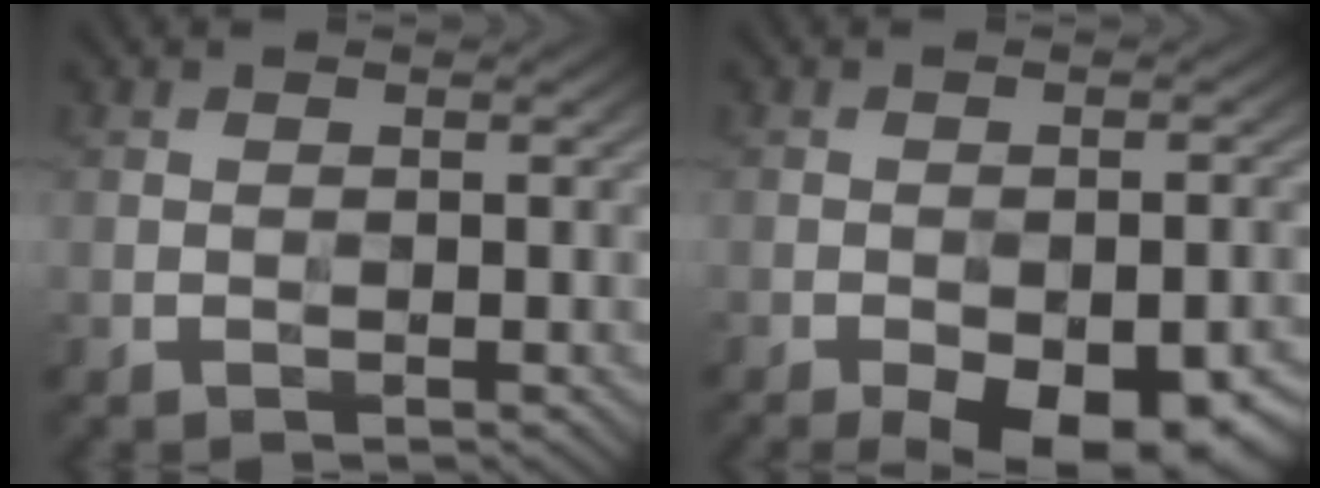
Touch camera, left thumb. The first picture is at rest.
{"total": 11.6, "force": [-7.0, 5.0, 7.8], "torque": [-0.094, -0.014, -0.081]}